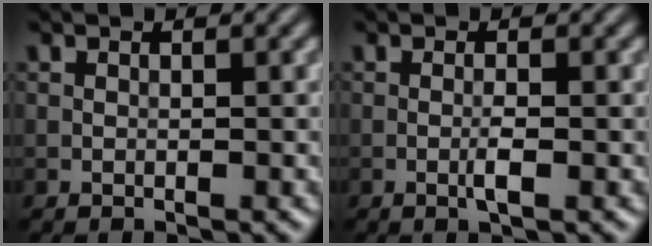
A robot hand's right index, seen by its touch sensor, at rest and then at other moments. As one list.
[{"total": 1.4, "force": [-0.4, 0.1, 1.4], "torque": [-0.026, -0.001, -0.010]}]